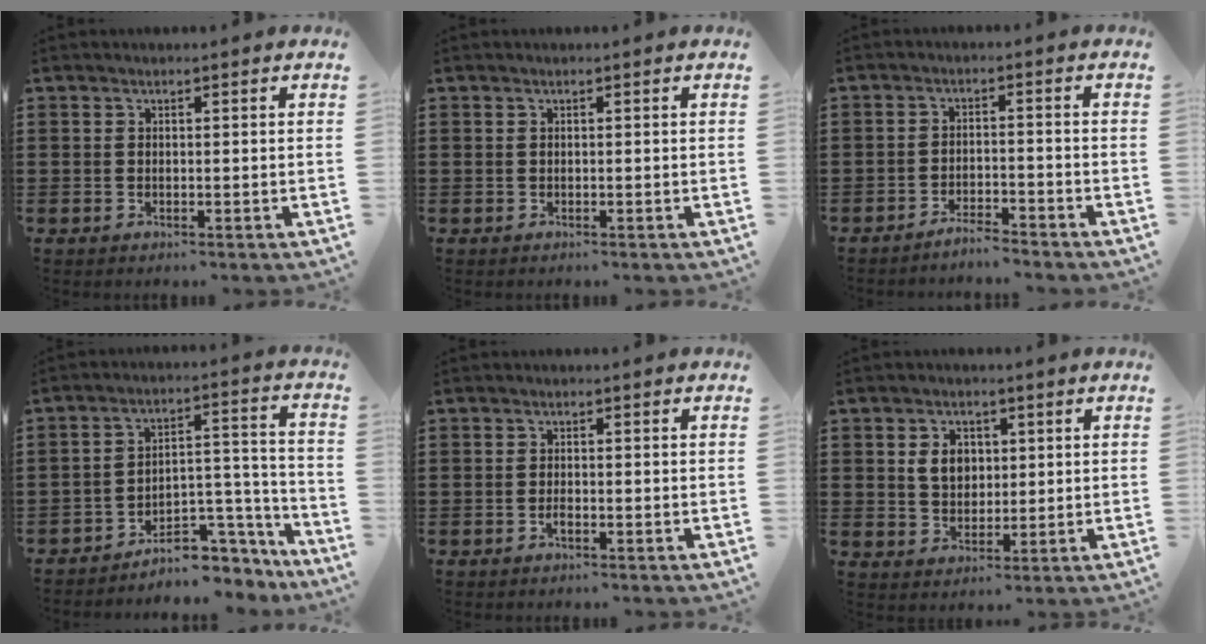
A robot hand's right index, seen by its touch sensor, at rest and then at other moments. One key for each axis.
{"total": 0.0}
{"total": 3.0, "fx": -3.0, "fy": -0.1, "fz": 0.3, "tx": -0.011, "ty": 0.001, "tz": -0.062}
{"total": 6.0, "fx": -5.1, "fy": 2.2, "fz": 2.1, "tx": -0.035, "ty": 0.012, "tz": -0.098}
{"total": 1.1, "fx": -0.6, "fy": 0.3, "fz": 0.9, "tx": -0.018, "ty": -0.005, "tz": -0.009}
{"total": 4.6, "fx": 1.1, "fy": 3.6, "fz": 2.7, "tx": -0.065, "ty": 0.014, "tz": 0.018}